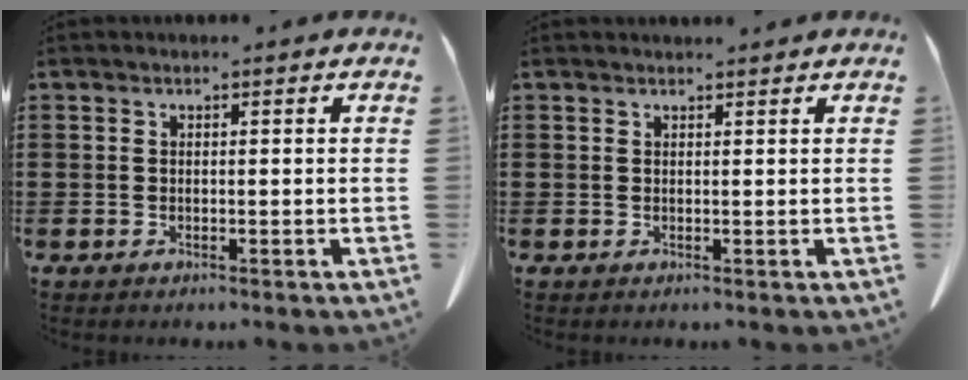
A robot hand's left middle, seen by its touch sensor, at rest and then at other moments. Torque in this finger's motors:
{"motor_torque": [-0.52, 0.51, -0.13, -0.03]}